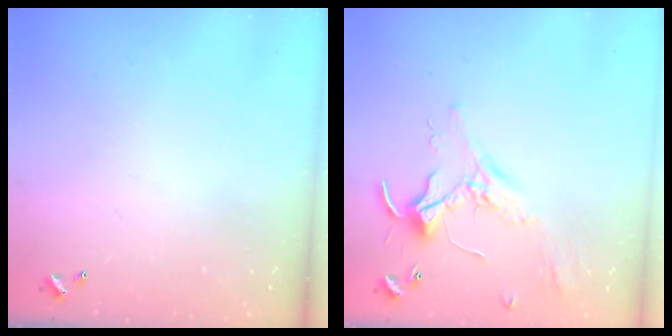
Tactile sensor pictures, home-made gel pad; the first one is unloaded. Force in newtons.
{"total": 2.2, "press": 2.1, "slide": 0.4}